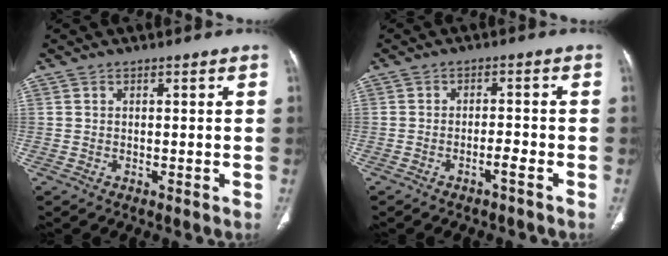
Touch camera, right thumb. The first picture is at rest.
{"total": 2.3, "force": [-1.6, 0.3, 1.7], "torque": [-0.032, 0.018, -0.027]}